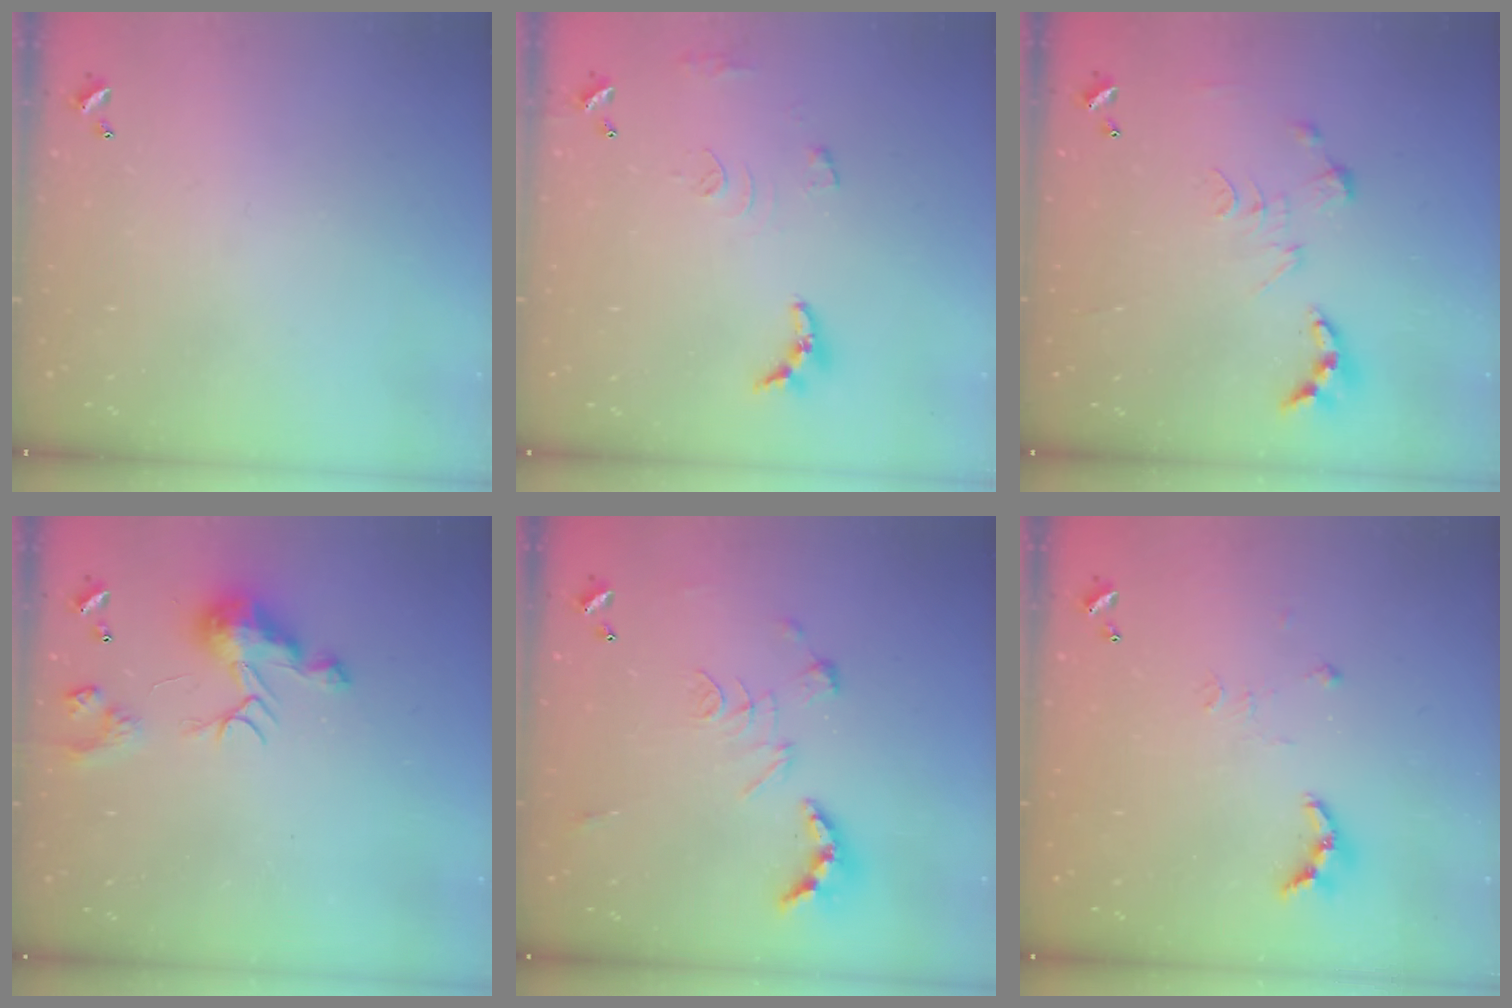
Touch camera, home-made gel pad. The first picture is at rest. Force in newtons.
{"total": 10.1, "press": 10.0, "slide": 0.8}
{"total": 0.0}
{"total": 9.2, "press": 9.2, "slide": 0.5}
{"total": 2.5, "press": 2.0, "slide": 1.5}
{"total": 7.7, "press": 7.6, "slide": 0.6}